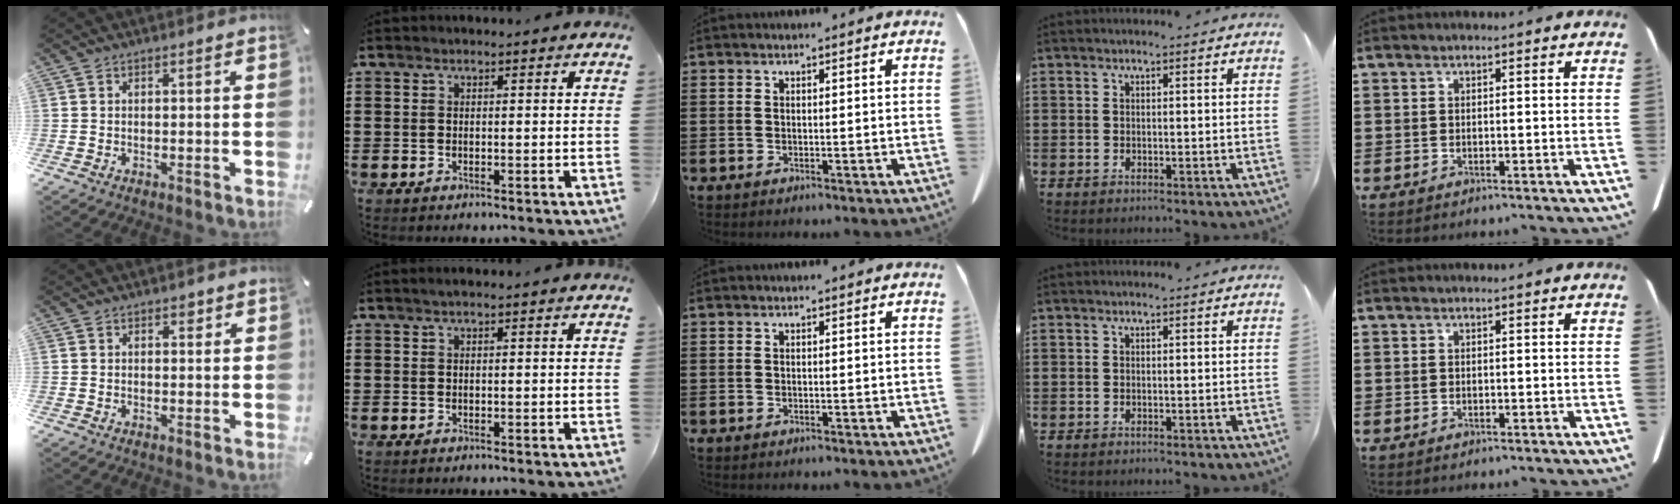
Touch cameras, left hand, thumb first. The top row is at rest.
{"thumb": {"total": 1.4, "force": [0.7, 1.0, 0.7], "torque": [0.001, -0.002, 0.008]}, "index": {"total": 0.5, "force": [0.1, 0.0, 0.5], "torque": [-0.007, -0.001, 0.002]}}